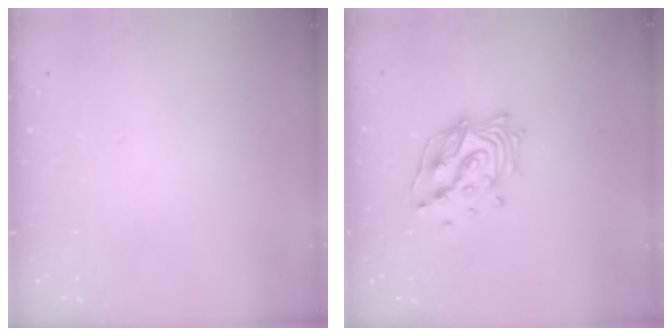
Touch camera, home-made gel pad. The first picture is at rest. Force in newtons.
{"total": 14.4, "press": 14.3, "slide": 1.7}